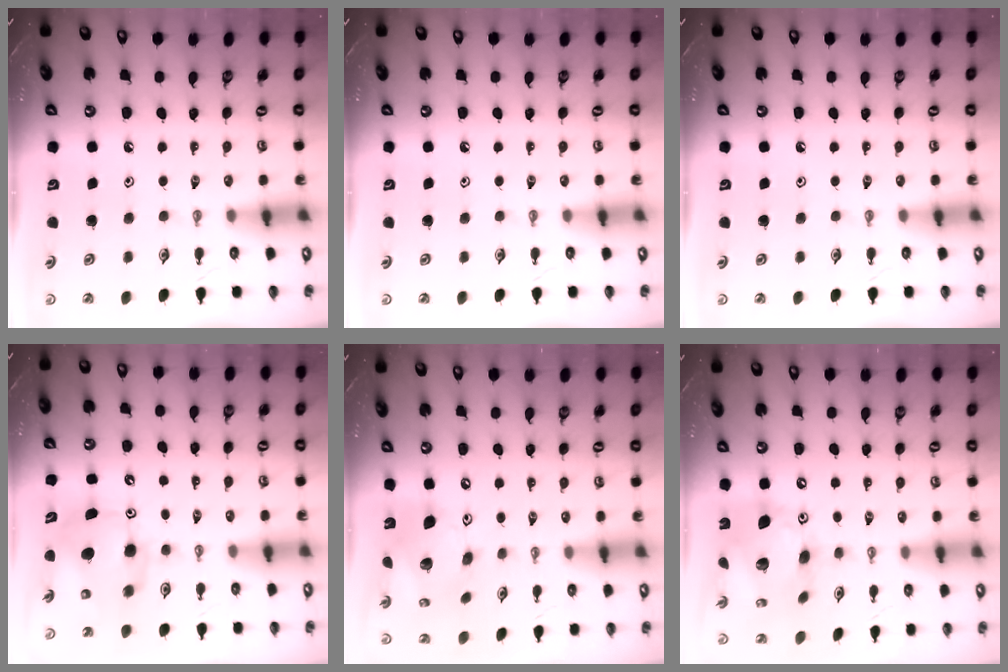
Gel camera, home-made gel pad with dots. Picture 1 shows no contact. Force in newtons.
{"total": 0.0}
{"total": 0.0}
{"total": 7.9, "press": 7.9, "slide": 0.6}
{"total": 14.8, "press": 14.7, "slide": 2.0}
{"total": 18.4, "press": 18.3, "slide": 2.0}